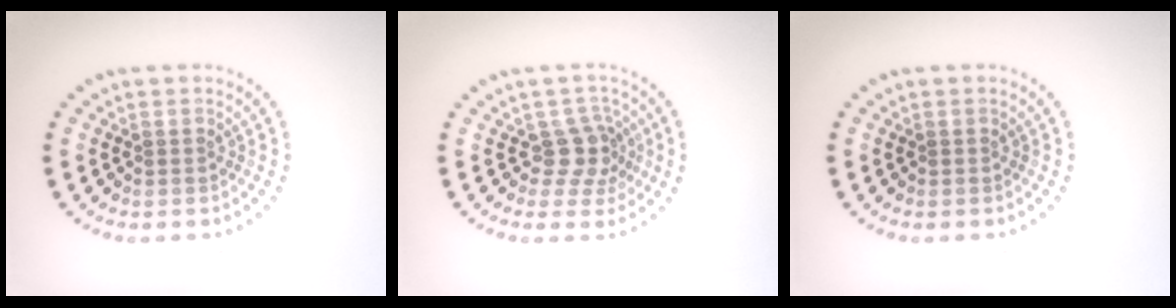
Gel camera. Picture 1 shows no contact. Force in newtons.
{"total": 2.7, "press": 2.1, "slide": 1.7}
{"total": 0.0}